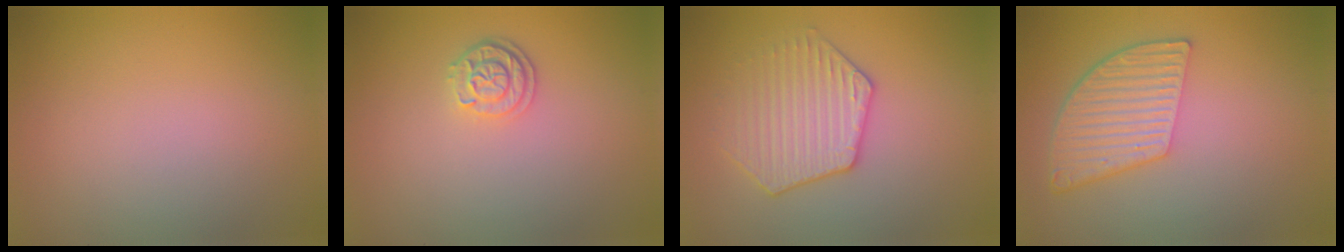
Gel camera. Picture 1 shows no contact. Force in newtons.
{"total": 2.4, "press": 2.1, "slide": 1.3}
{"total": 3.6, "press": 3.5, "slide": 0.5}
{"total": 5.8, "press": 4.3, "slide": 3.8}